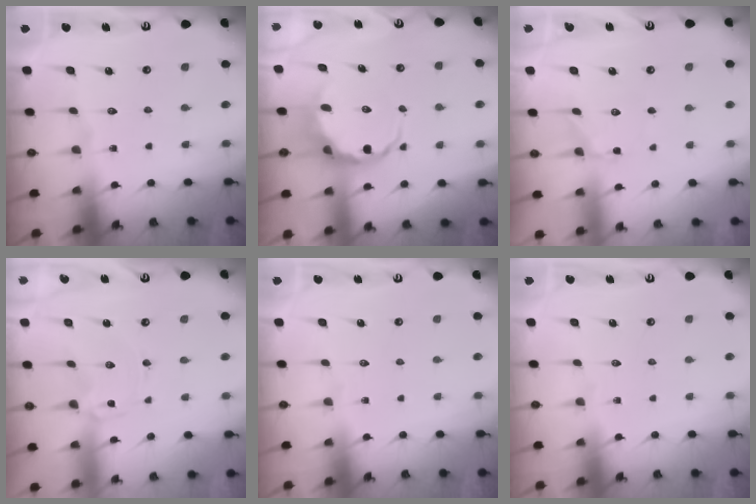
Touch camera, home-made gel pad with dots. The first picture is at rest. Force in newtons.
{"total": 6.5, "press": 6.3, "slide": 1.9}
{"total": 2.3, "press": 2.2, "slide": 0.6}
{"total": 0.5, "press": 0.4, "slide": 0.2}
{"total": 0.0}
{"total": 0.0}